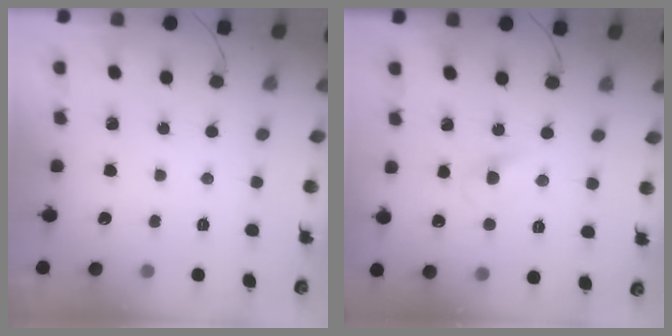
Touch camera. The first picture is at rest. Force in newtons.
{"total": 3.5, "press": 3.3, "slide": 1.2}